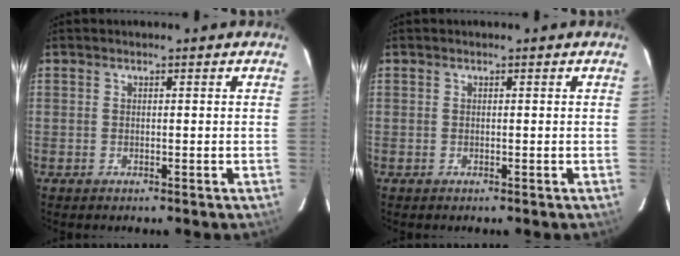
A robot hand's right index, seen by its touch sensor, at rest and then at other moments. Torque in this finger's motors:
{"motor_torque": [-0.01, -0.01, 0.01, 0.01]}